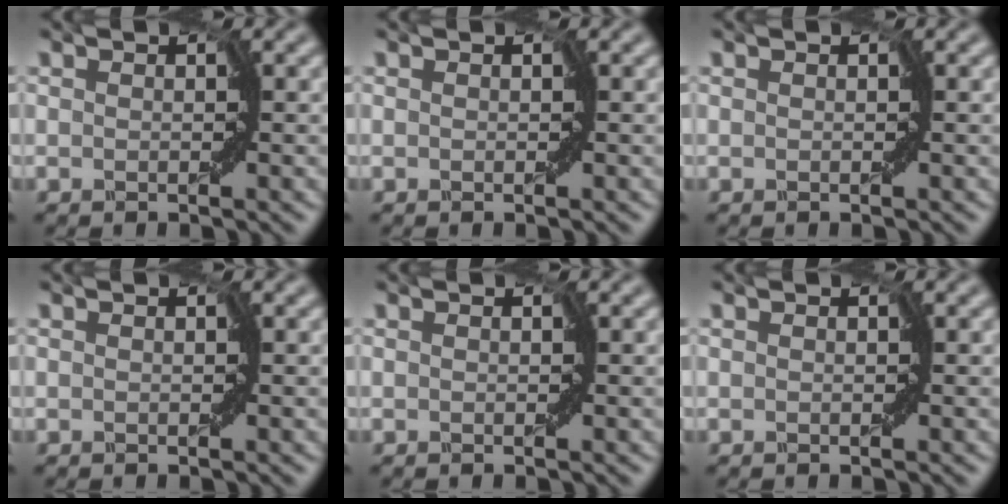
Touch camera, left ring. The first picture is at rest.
{"total": 0.0}
{"total": 0.0}
{"total": 0.0}
{"total": 0.0}
{"total": 0.0}